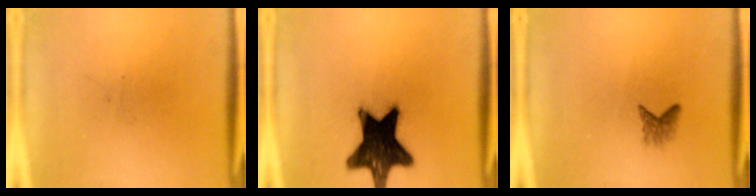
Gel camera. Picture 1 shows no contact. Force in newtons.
{"total": 18.9}
{"total": 1.6}